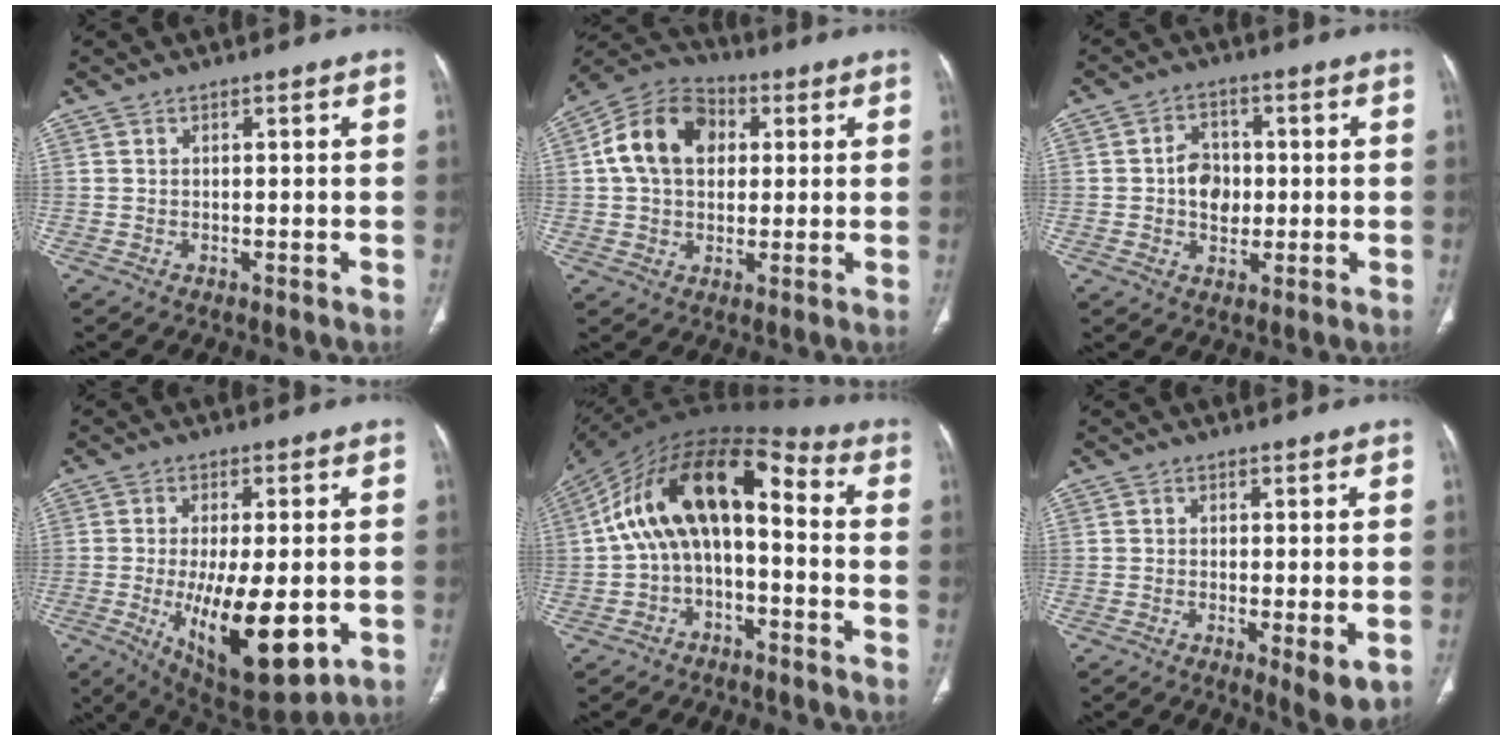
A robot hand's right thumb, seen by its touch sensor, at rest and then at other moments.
{"total": 14.0, "force": [2.8, 10.2, 9.2], "torque": [-0.146, 0.020, 0.038]}
{"total": 6.7, "force": [-0.1, 5.2, 4.2], "torque": [-0.041, 0.009, -0.003]}
{"total": 17.3, "force": [-3.8, 6.7, 15.5], "torque": [-0.255, -0.021, -0.040]}
{"total": 16.9, "force": [-0.5, 9.3, 14.2], "torque": [-0.236, 0.073, -0.019]}
{"total": 5.5, "force": [-1.4, 1.5, 5.1], "torque": [-0.081, -0.016, -0.020]}